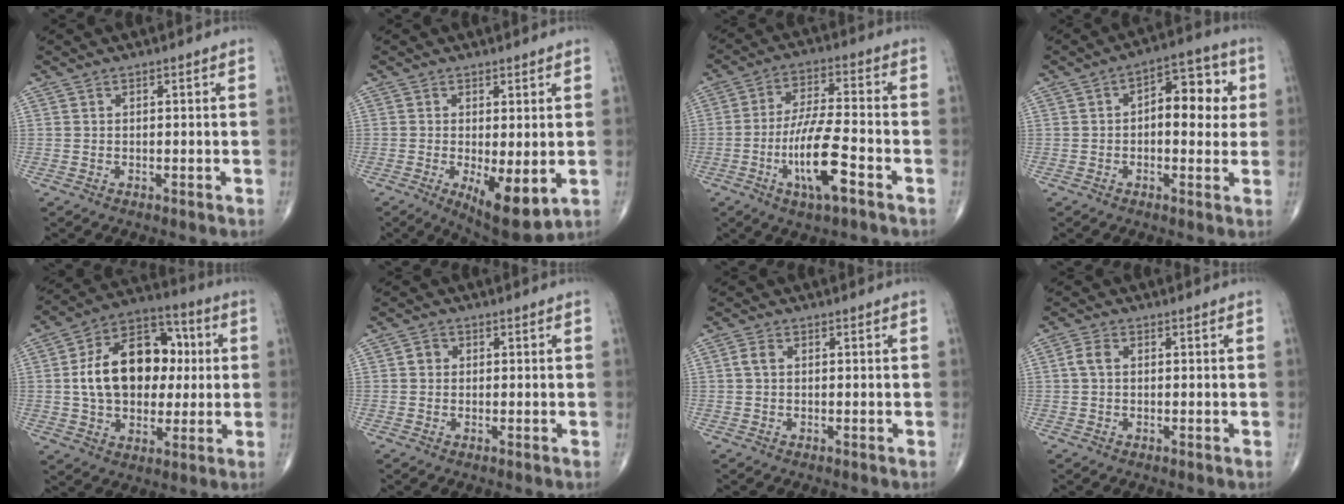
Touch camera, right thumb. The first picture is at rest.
{"total": 9.0, "force": [-1.9, 3.2, 8.2], "torque": [-0.125, -0.026, -0.021]}
{"total": 12.1, "force": [-4.7, 2.8, 10.8], "torque": [-0.212, 0.019, -0.085]}
{"total": 10.6, "force": [1.3, 5.8, 8.8], "torque": [-0.083, 0.021, 0.012]}
{"total": 19.4, "force": [2.0, 13.1, 14.1], "torque": [-0.196, 0.025, 0.031]}
{"total": 1.5, "force": [0.2, 1.4, 0.6], "torque": [-0.003, 0.003, 0.000]}
{"total": 1.6, "force": [0.3, 1.0, 1.2], "torque": [-0.026, 0.005, 0.004]}
{"total": 2.3, "force": [0.3, 1.4, 1.8], "torque": [-0.042, 0.007, 0.003]}